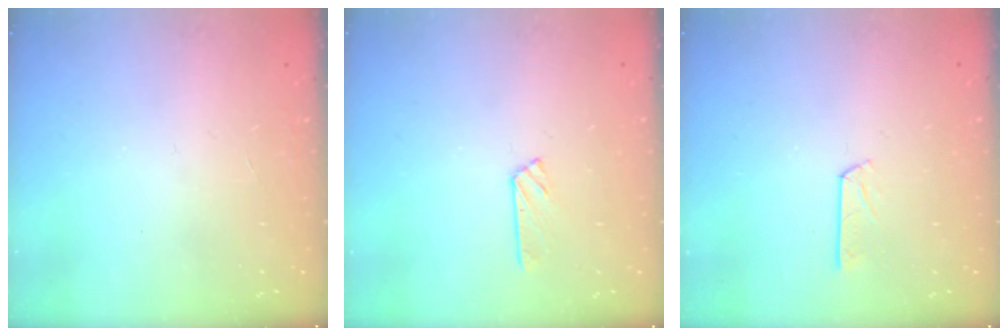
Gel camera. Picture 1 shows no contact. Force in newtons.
{"total": 3.5, "press": 3.4, "slide": 0.5}
{"total": 3.6, "press": 3.5, "slide": 0.4}